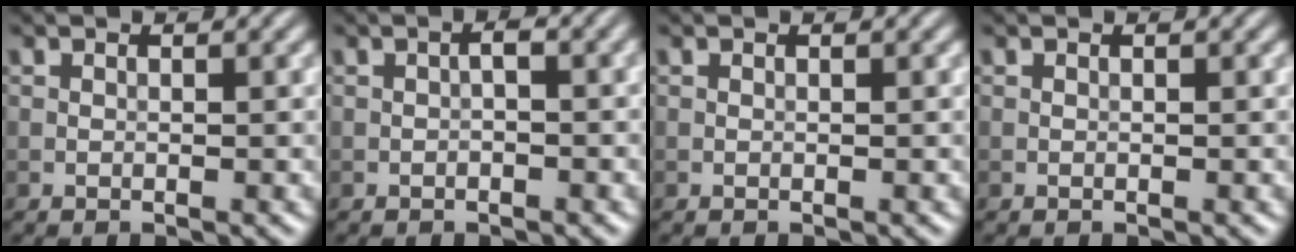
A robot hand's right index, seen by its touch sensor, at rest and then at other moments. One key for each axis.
{"total": 1.2, "fx": -0.2, "fy": 0.4, "fz": 1.1, "tx": -0.020, "ty": 0.003, "tz": -0.004}
{"total": 0.0}
{"total": 0.0}